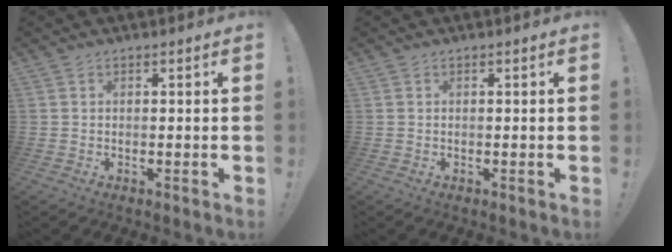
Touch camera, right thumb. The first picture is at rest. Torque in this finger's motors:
{"motor_torque": [0.03, -0.05, -0.01, 0.02, 0.00]}